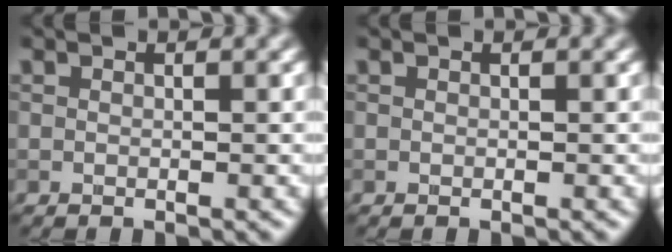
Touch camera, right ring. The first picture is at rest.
{"total": 0.0}